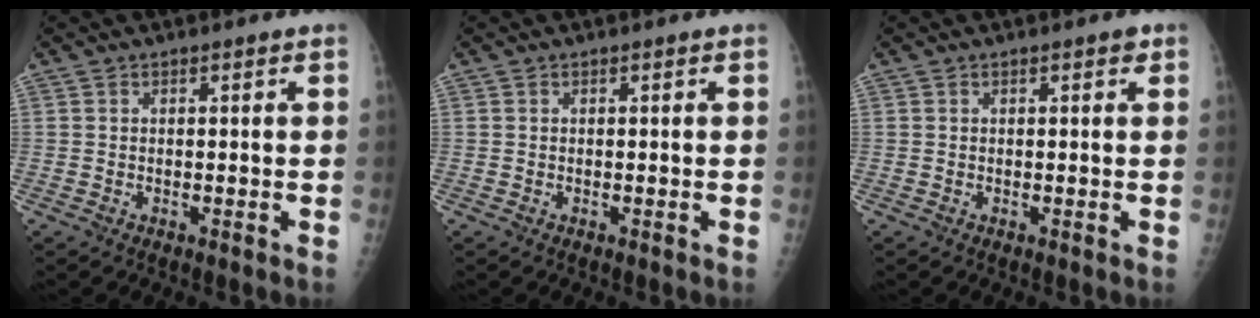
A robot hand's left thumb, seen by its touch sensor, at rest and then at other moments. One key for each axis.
{"total": 0.0}
{"total": 1.0, "fx": 0.5, "fy": 0.5, "fz": 0.7, "tx": -0.006, "ty": 0.000, "tz": 0.005}